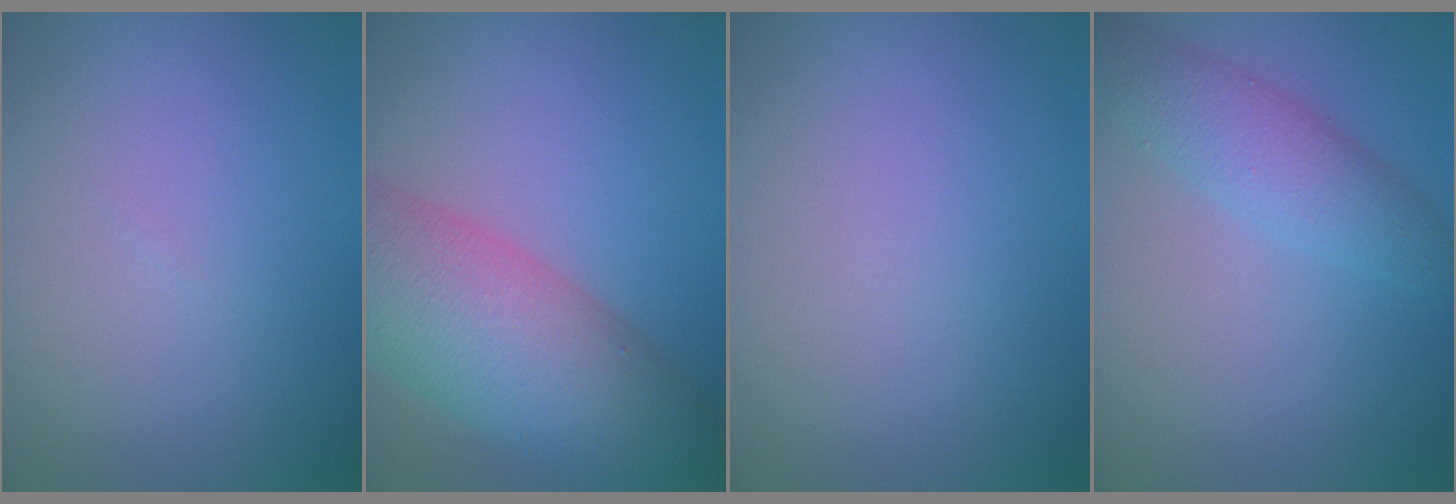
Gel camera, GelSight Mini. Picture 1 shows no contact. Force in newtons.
{"total": 11.4, "press": 11.3, "slide": 0.5}
{"total": 0.0}
{"total": 3.8, "press": 3.8, "slide": 0.1}